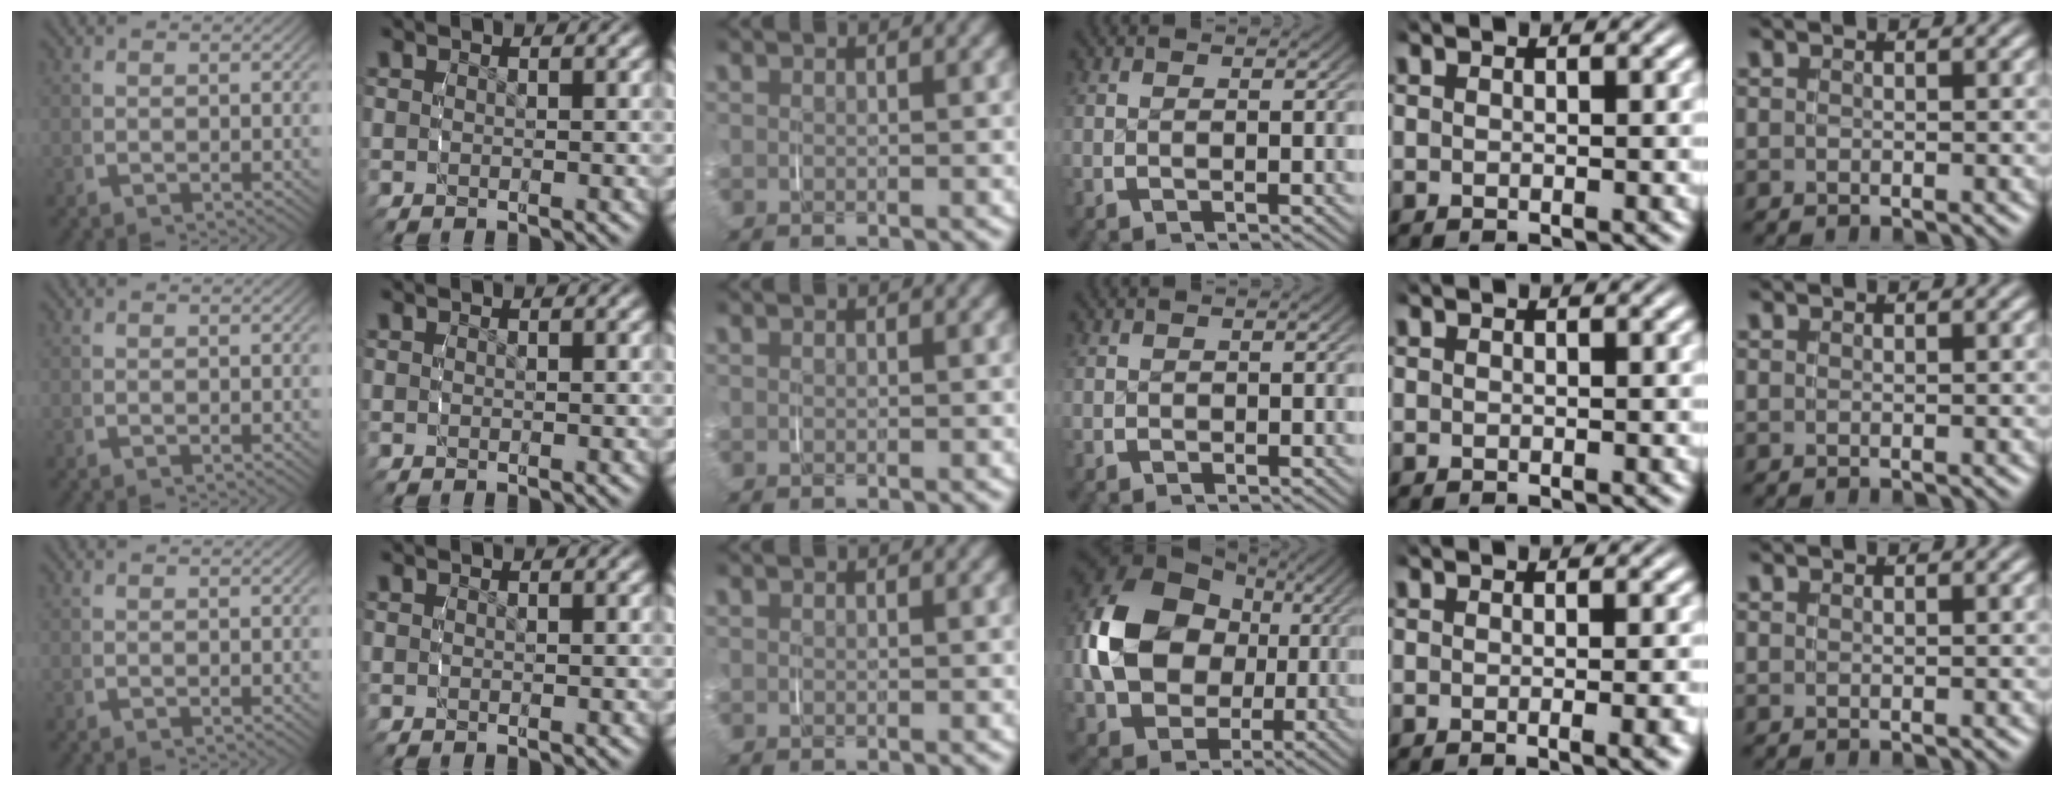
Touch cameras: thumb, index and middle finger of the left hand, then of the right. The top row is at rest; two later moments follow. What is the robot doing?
{"motion": "grasp_and_lifting", "object": "paper"}